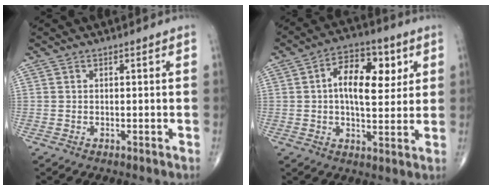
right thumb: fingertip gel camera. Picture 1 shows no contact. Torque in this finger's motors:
{"motor_torque": [-0.53, 1.09, 0.12, -0.03, 0.11]}